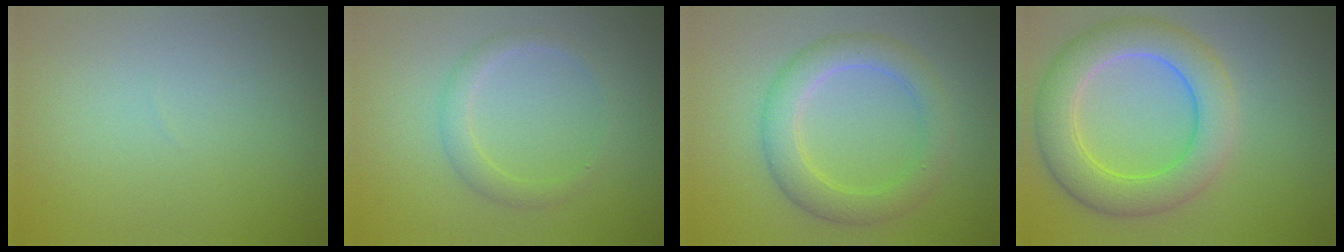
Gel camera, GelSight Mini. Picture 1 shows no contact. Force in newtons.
{"total": 1.8, "press": 1.8, "slide": 0.0}
{"total": 4.1, "press": 4.1, "slide": 0.3}
{"total": 6.5, "press": 6.5, "slide": 0.2}